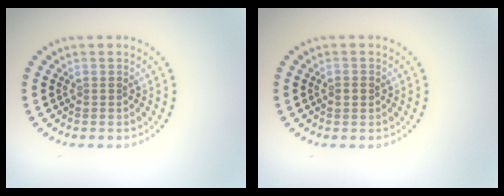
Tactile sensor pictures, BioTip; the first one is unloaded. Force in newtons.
{"total": 1.2, "press": 1.2, "slide": 0.0}